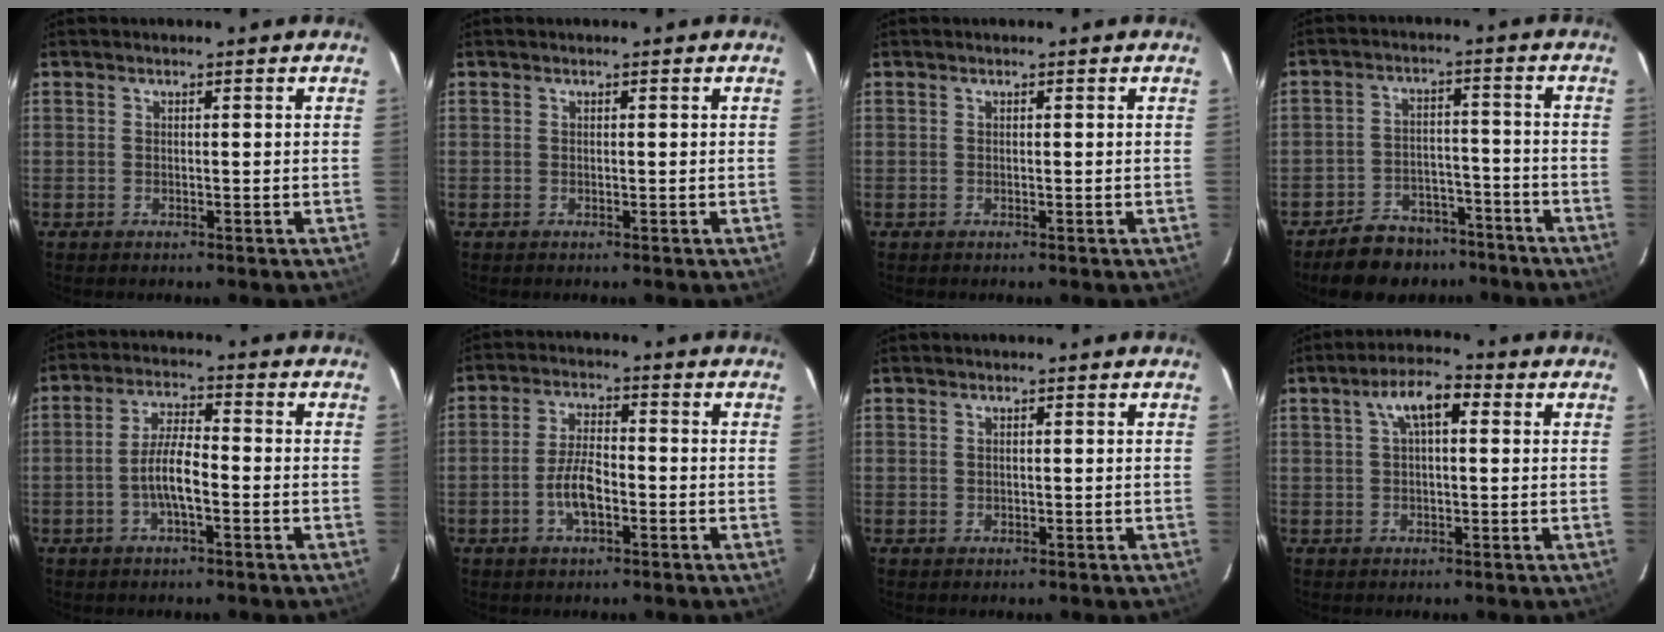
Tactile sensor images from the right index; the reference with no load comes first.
{"total": 0.0}
{"total": 0.0}
{"total": 11.7, "force": [-9.4, 6.3, 2.9], "torque": [-0.077, 0.025, -0.125]}
{"total": 6.4, "force": [-2.0, 1.6, 5.9], "torque": [-0.117, 0.008, -0.038]}
{"total": 6.3, "force": [-2.3, 2.5, 5.3], "torque": [-0.109, 0.006, -0.042]}
{"total": 0.6, "force": [0.3, 0.5, 0.3], "torque": [-0.005, 0.001, 0.006]}
{"total": 6.5, "force": [2.1, 2.6, 5.6], "torque": [-0.103, 0.022, 0.036]}